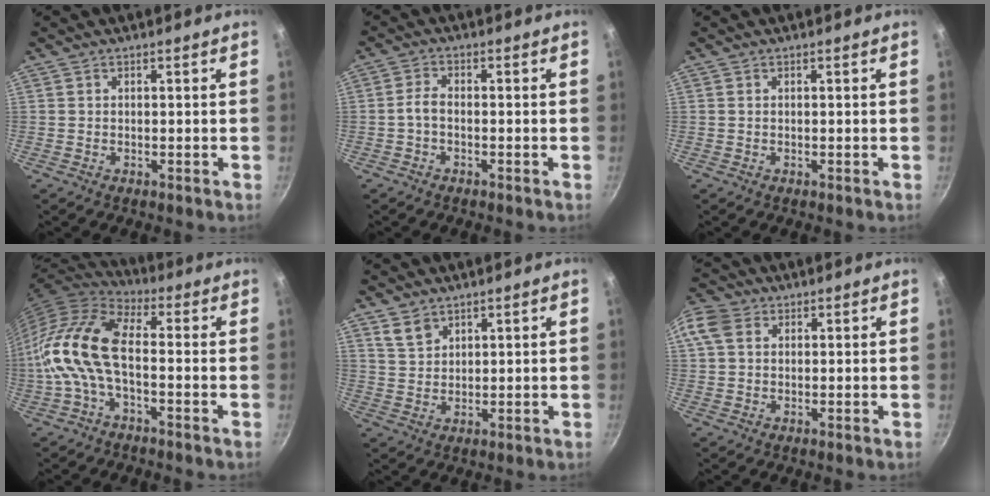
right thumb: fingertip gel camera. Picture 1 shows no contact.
{"total": 2.5, "force": [-1.1, 1.4, 1.8], "torque": [-0.038, 0.018, -0.027]}
{"total": 0.0}
{"total": 13.9, "force": [-2.2, 6.9, 11.9], "torque": [-0.244, 0.032, -0.061]}
{"total": 4.1, "force": [2.8, 2.5, 1.7], "torque": [-0.022, -0.011, 0.058]}
{"total": 5.6, "force": [1.7, 4.3, 3.2], "torque": [-0.057, 0.007, 0.022]}